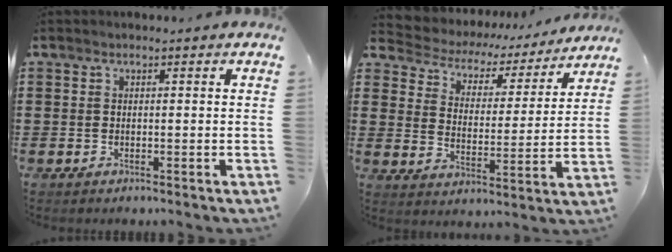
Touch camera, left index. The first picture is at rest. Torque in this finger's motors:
{"motor_torque": [2.14, 0.00, 0.16, 0.01]}